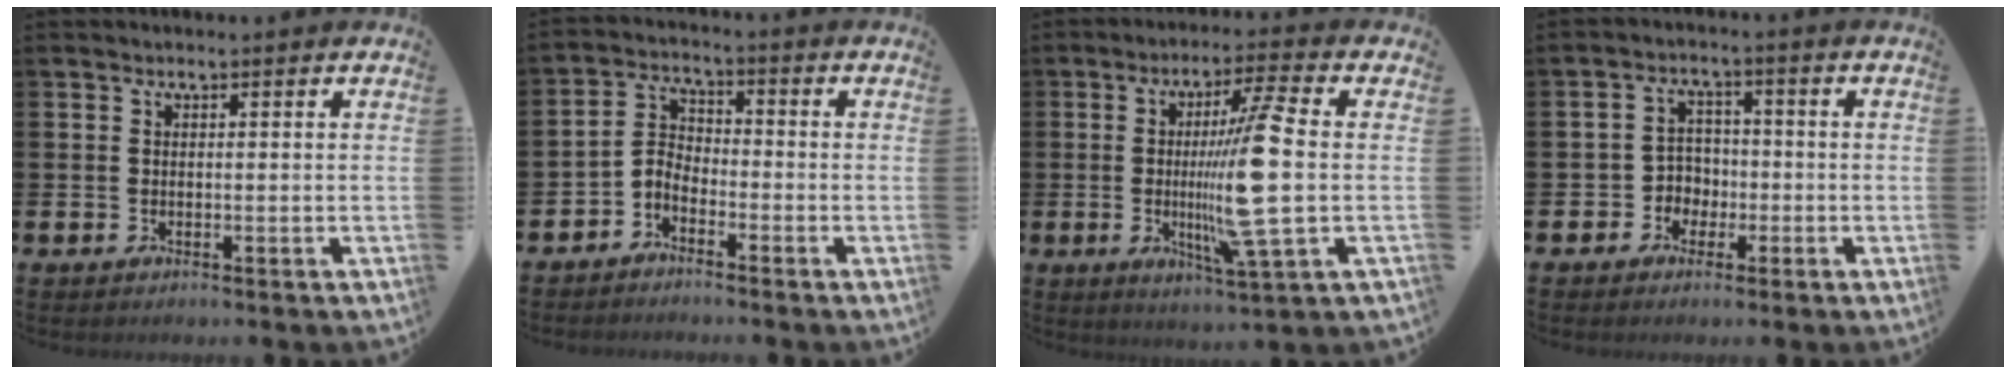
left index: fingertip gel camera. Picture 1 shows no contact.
{"total": 2.7, "force": [-2.4, 1.0, 0.7], "torque": [-0.017, -0.002, -0.055]}
{"total": 11.5, "force": [-0.2, 0.2, 11.5], "torque": [-0.202, -0.011, -0.011]}
{"total": 3.2, "force": [-1.4, 2.9, 0.5], "torque": [-0.025, 0.002, -0.034]}